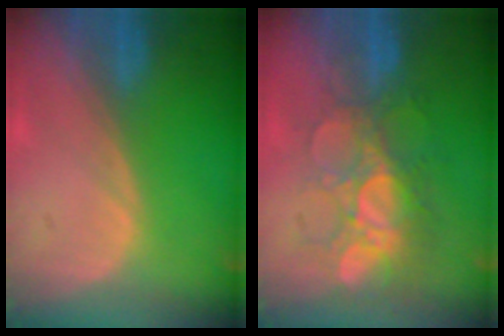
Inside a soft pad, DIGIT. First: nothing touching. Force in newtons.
{"total": 9.4, "press": 8.5, "slide": 4.0}